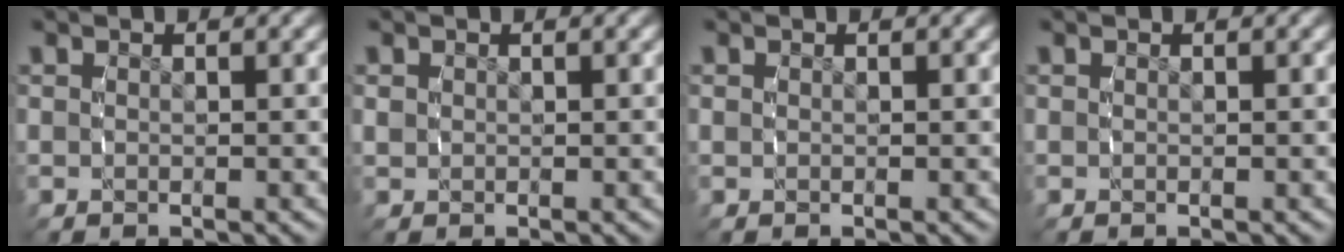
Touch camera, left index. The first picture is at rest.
{"total": 1.1, "force": [0.1, 1.1, 0.2], "torque": [-0.008, -0.006, 0.006]}
{"total": 0.0}
{"total": 0.0}